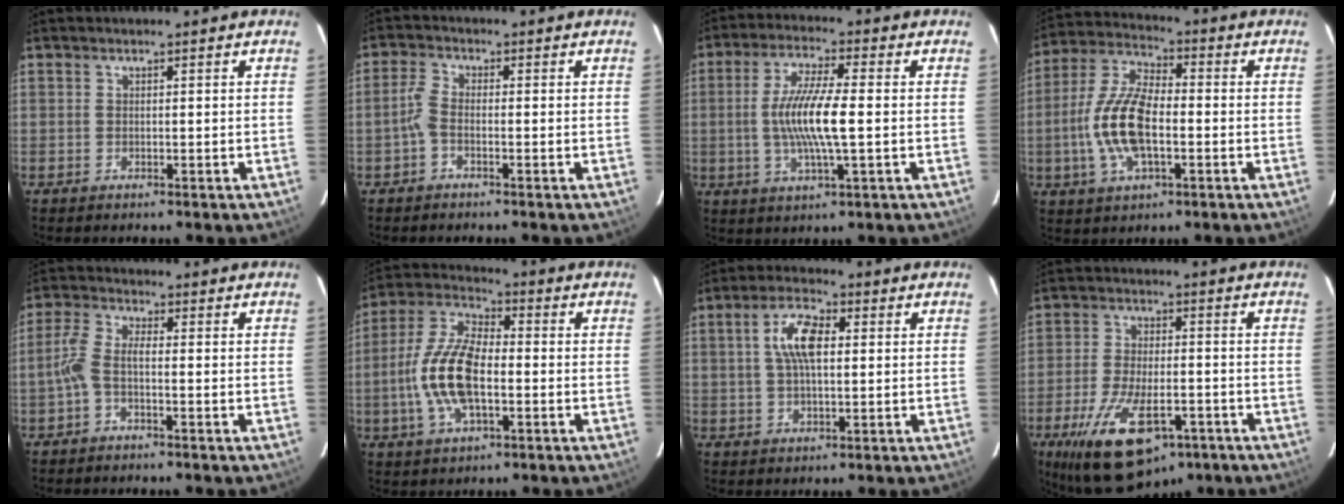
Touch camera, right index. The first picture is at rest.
{"total": 2.6, "force": [-1.3, 1.0, 2.0], "torque": [-0.055, 0.008, -0.029]}
{"total": 10.9, "force": [-0.7, 1.6, 10.8], "torque": [-0.209, -0.001, -0.014]}
{"total": 13.4, "force": [-2.5, 5.7, 11.9], "torque": [-0.253, 0.005, -0.051]}
{"total": 4.3, "force": [-1.4, 1.4, 3.8], "torque": [-0.091, 0.012, -0.032]}
{"total": 13.8, "force": [-2.5, 6.0, 12.2], "torque": [-0.259, 0.006, -0.052]}
{"total": 7.8, "force": [1.6, 3.3, 6.8], "torque": [-0.130, 0.015, 0.029]}
{"total": 17.9, "force": [-9.5, 8.1, 12.9], "torque": [-0.261, -0.030, -0.150]}